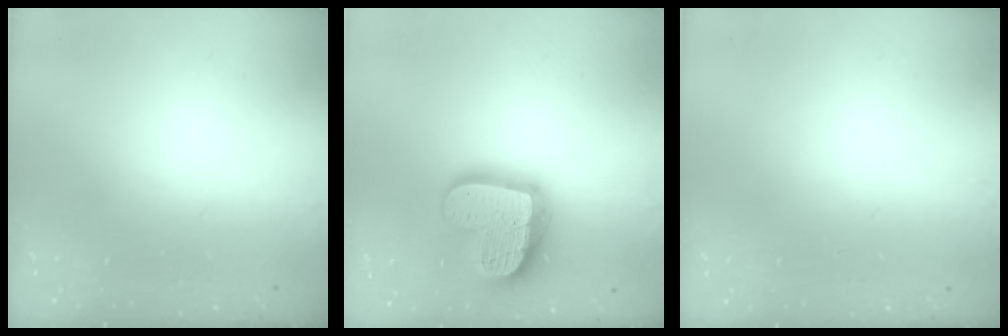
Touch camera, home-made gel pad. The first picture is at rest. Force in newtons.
{"total": 19.6, "press": 19.5, "slide": 1.4}
{"total": 0.8, "press": 0.4, "slide": 0.7}